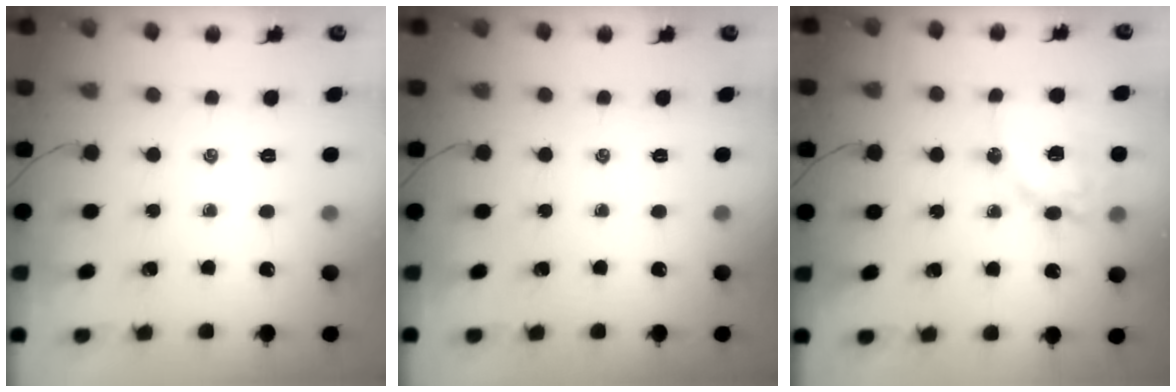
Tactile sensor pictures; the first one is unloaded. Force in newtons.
{"total": 0.0}
{"total": 14.3, "press": 14.1, "slide": 2.5}